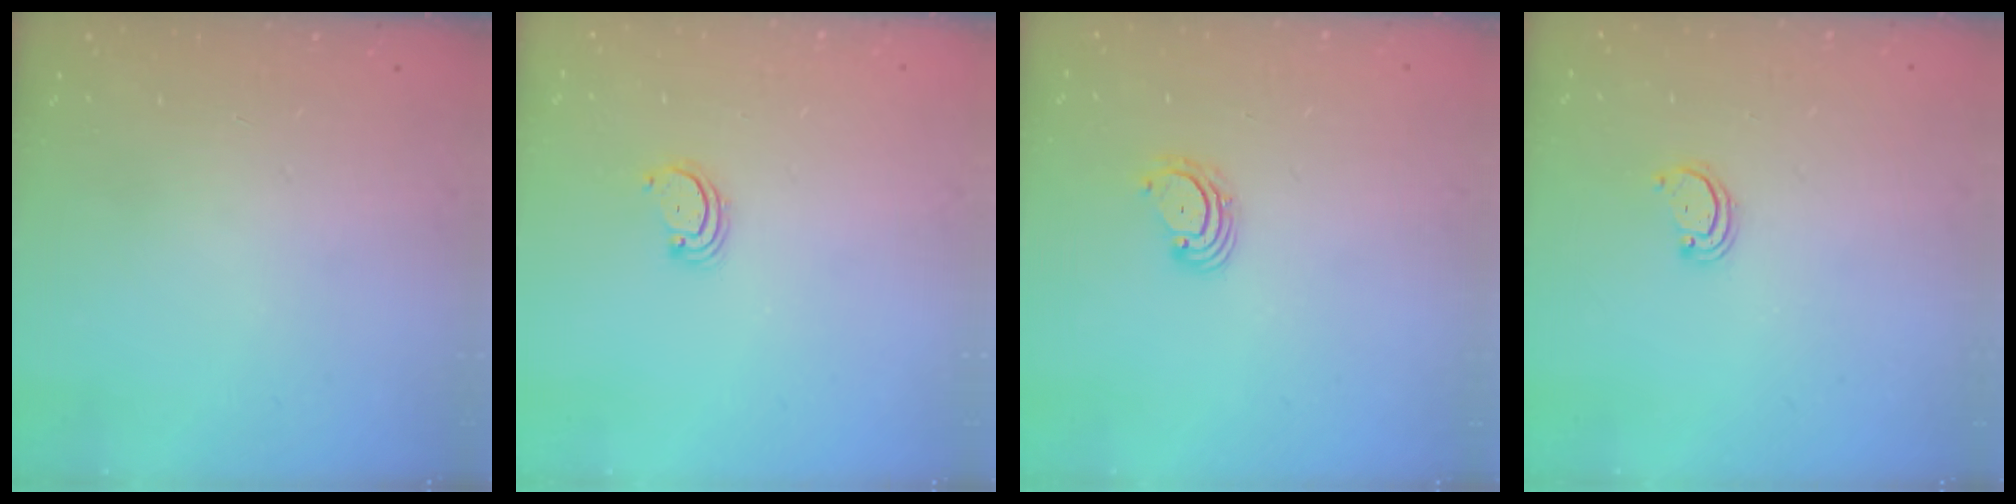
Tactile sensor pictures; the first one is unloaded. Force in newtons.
{"total": 2.5, "press": 2.5, "slide": 0.3}
{"total": 3.7, "press": 3.7, "slide": 0.4}
{"total": 2.2, "press": 2.2, "slide": 0.2}